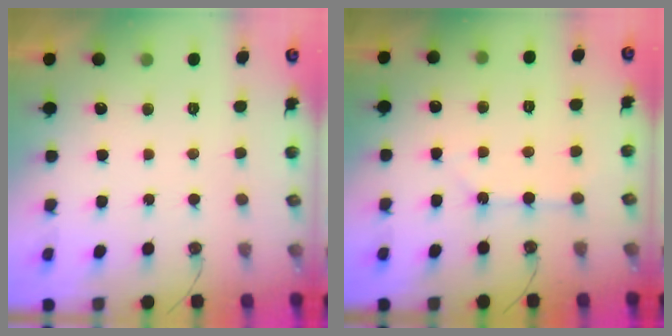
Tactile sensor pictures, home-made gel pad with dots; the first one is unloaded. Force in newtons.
{"total": 2.2, "press": 2.2, "slide": 0.4}